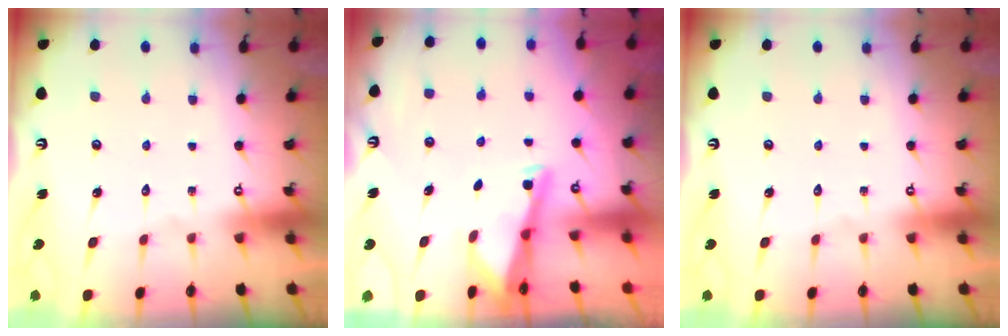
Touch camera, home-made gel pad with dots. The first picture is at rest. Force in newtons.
{"total": 2.8, "press": 2.8, "slide": 0.2}
{"total": 0.0}